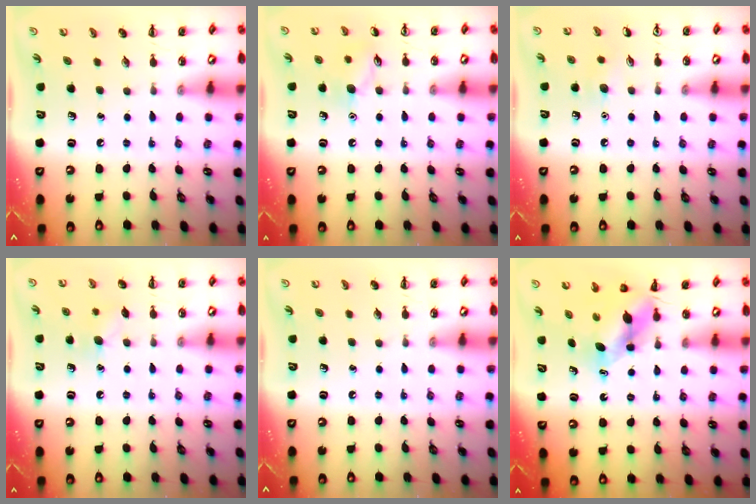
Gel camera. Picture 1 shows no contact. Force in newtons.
{"total": 7.9, "press": 7.9, "slide": 1.1}
{"total": 5.2, "press": 5.0, "slide": 1.6}
{"total": 7.4, "press": 7.2, "slide": 1.8}
{"total": 0.0}
{"total": 5.6, "press": 5.6, "slide": 0.3}